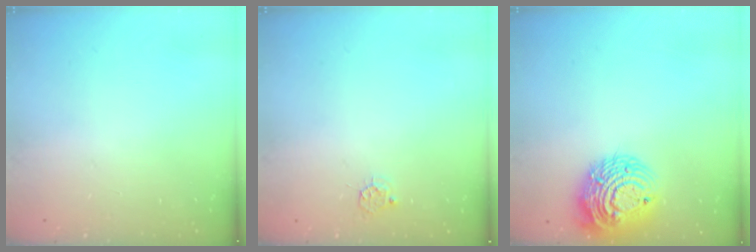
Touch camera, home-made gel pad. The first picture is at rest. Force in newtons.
{"total": 3.8, "press": 3.7, "slide": 0.3}
{"total": 13.7, "press": 13.6, "slide": 1.3}